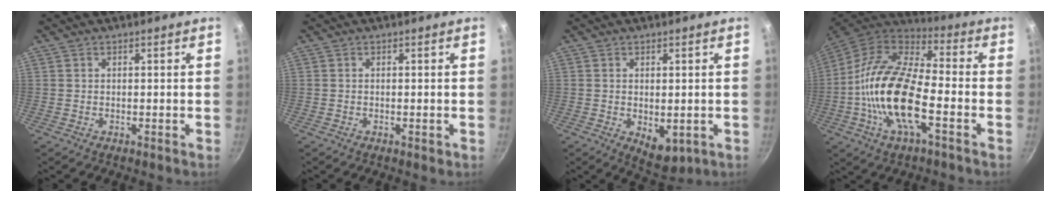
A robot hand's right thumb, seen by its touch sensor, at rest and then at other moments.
{"total": 0.9, "force": [-0.4, 0.3, 0.7], "torque": [-0.011, 0.001, -0.006]}
{"total": 6.2, "force": [-1.1, 3.5, 4.9], "torque": [-0.060, -0.012, -0.003]}
{"total": 20.2, "force": [-4.7, 8.4, 17.7], "torque": [-0.335, 0.033, -0.107]}